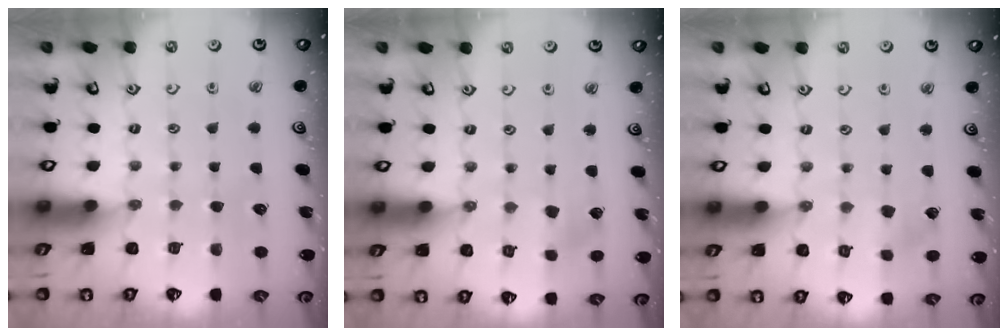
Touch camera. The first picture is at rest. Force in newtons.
{"total": 1.9, "press": 1.9, "slide": 0.2}
{"total": 2.7, "press": 2.7, "slide": 0.2}